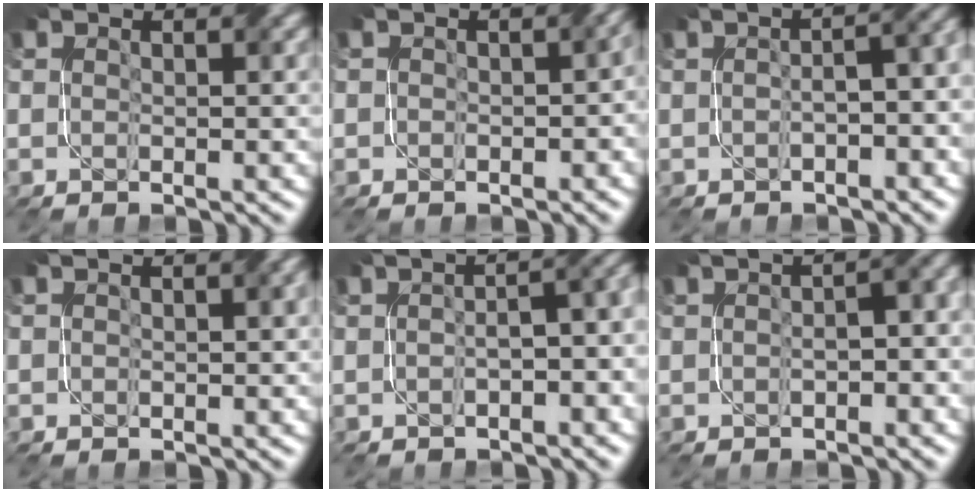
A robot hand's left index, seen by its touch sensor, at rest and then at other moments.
{"total": 3.0, "force": [0.0, 2.1, 2.1], "torque": [-0.013, -0.005, 0.000]}
{"total": 5.0, "force": [-0.7, 2.0, 4.5], "torque": [-0.043, 0.012, -0.010]}
{"total": 1.1, "force": [0.2, 0.5, 0.9], "torque": [-0.014, 0.003, 0.002]}
{"total": 5.3, "force": [-0.7, 2.2, 4.8], "torque": [-0.044, 0.012, -0.010]}
{"total": 4.1, "force": [-0.4, 1.6, 3.8], "torque": [-0.042, 0.012, -0.008]}